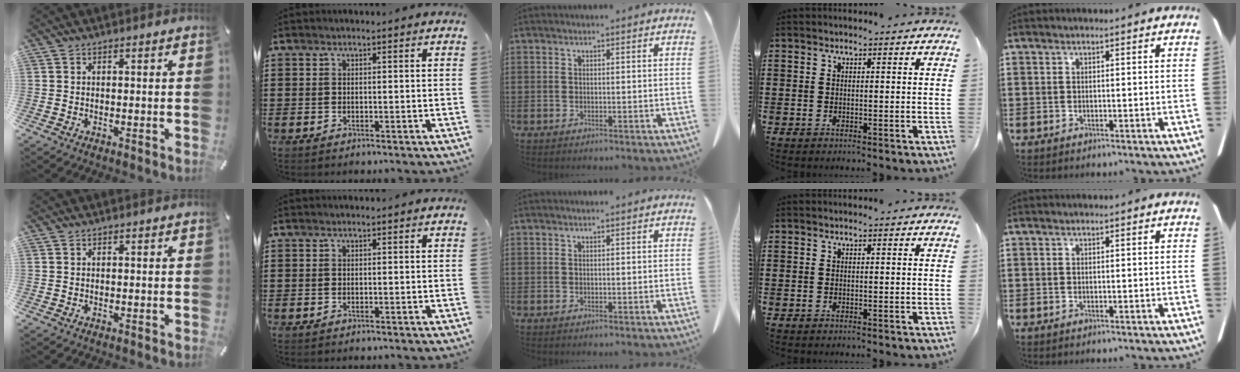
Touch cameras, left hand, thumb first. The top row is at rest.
{}